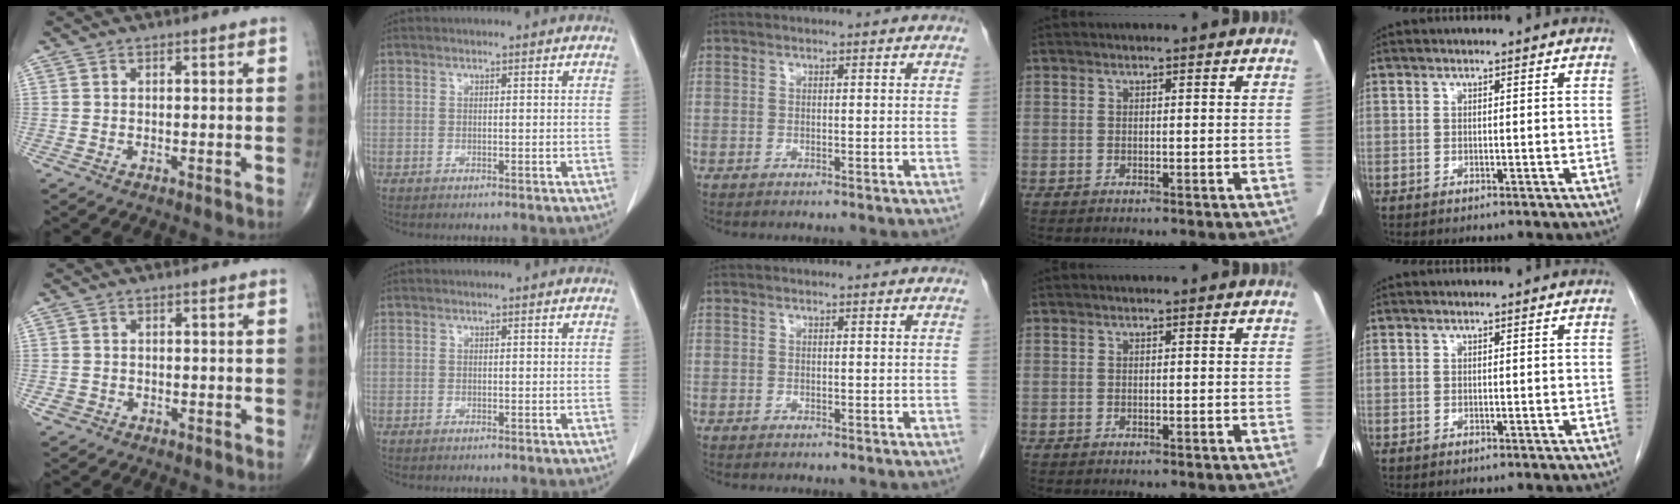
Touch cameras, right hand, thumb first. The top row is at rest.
{"thumb": {"total": 1.6, "force": [-0.7, 1.4, 0.4], "torque": [-0.002, 0.008, -0.012]}}